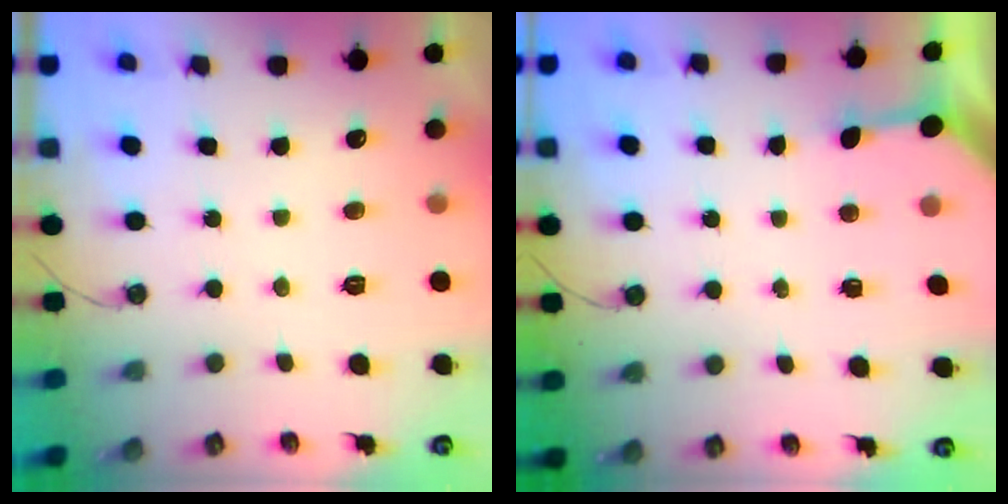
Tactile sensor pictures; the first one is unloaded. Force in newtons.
{"total": 3.4, "press": 3.3, "slide": 0.3}